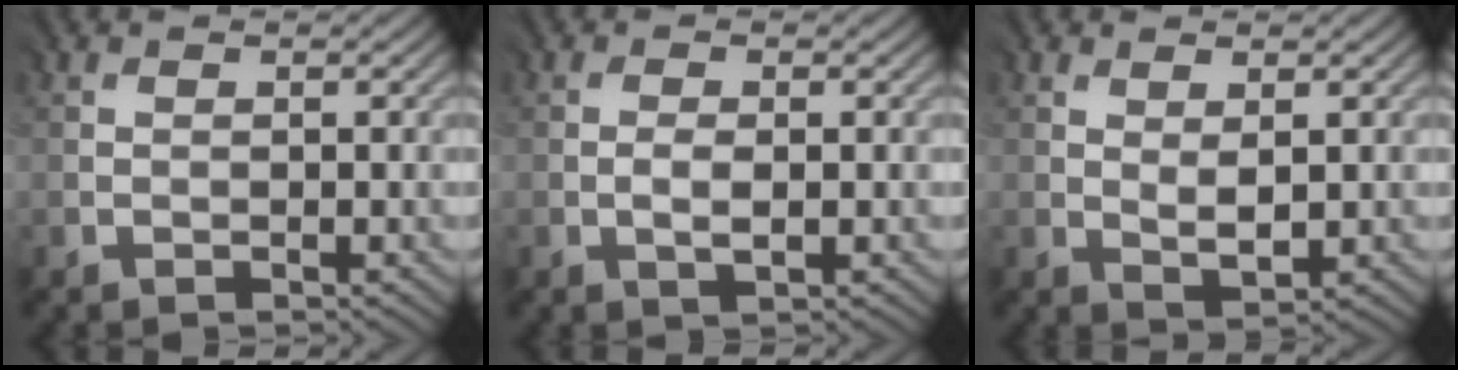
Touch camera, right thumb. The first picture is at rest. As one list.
[{"total": 1.2, "force": [-0.4, 0.4, 1.0], "torque": [-0.021, -0.004, -0.003]}, {"total": 2.4, "force": [0.7, 1.1, 2.0], "torque": [-0.042, -0.006, 0.021]}]